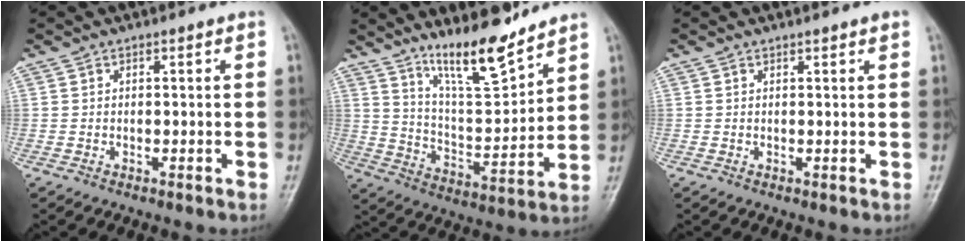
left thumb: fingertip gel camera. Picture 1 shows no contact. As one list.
[{"total": 13.0, "force": [10.3, 2.7, 7.4], "torque": [-0.106, -0.079, 0.188]}, {"total": 1.5, "force": [1.2, 0.3, 0.9], "torque": [-0.007, -0.001, 0.014]}]